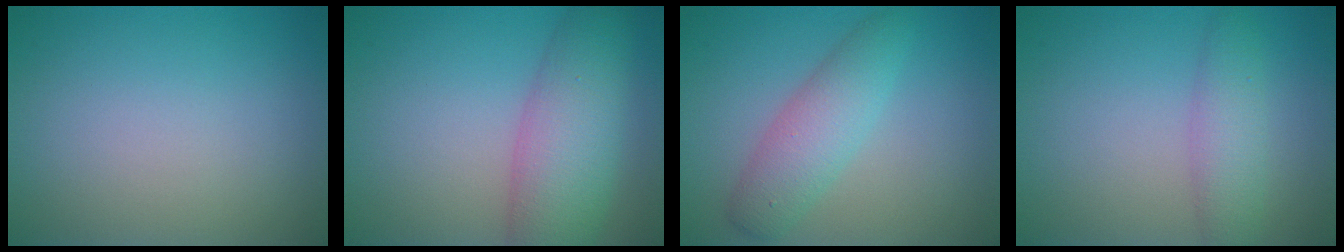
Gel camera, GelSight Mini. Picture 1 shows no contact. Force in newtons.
{"total": 7.4, "press": 7.3, "slide": 0.3}
{"total": 3.9, "press": 3.9, "slide": 0.0}
{"total": 3.0, "press": 3.0, "slide": 0.0}